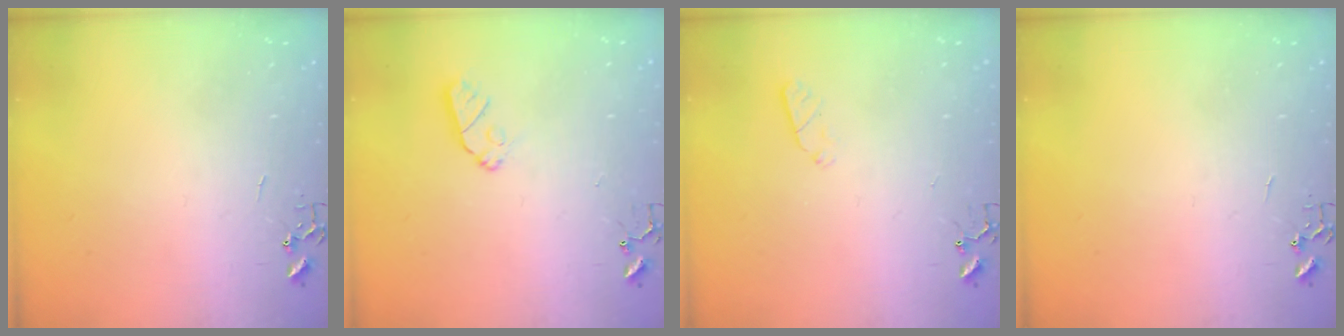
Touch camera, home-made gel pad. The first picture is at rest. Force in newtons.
{"total": 7.3, "press": 7.2, "slide": 0.5}
{"total": 3.5, "press": 3.4, "slide": 0.5}
{"total": 0.0}